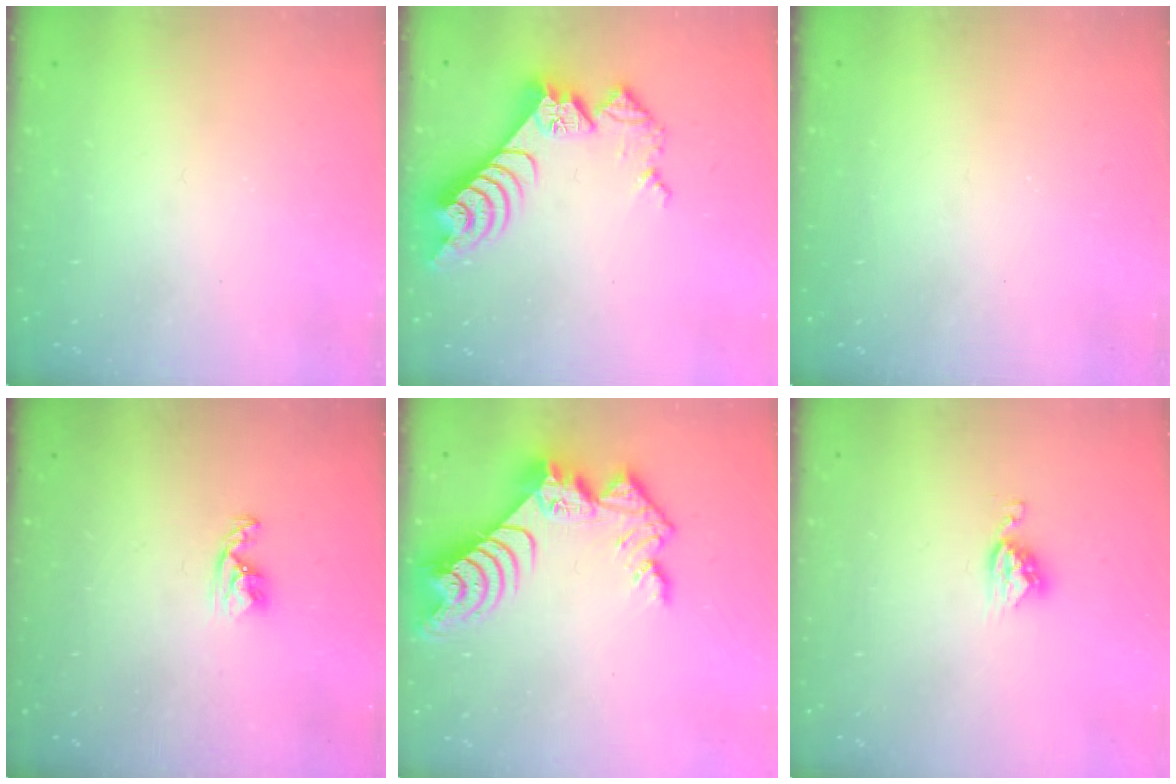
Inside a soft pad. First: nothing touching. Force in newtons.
{"total": 11.2, "press": 11.1, "slide": 1.4}
{"total": 0.0}
{"total": 4.3, "press": 4.2, "slide": 0.8}
{"total": 12.5, "press": 12.5, "slide": 1.2}
{"total": 5.3, "press": 5.3, "slide": 0.1}